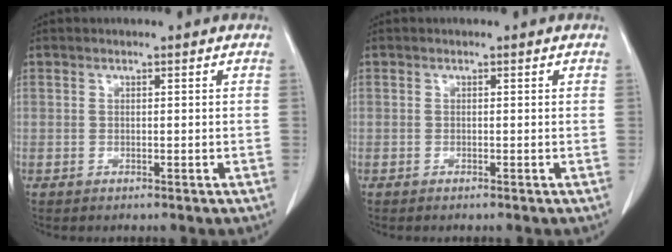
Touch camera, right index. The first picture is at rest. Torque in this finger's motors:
{"motor_torque": [-0.03, 0.01, -0.02, 0.01]}